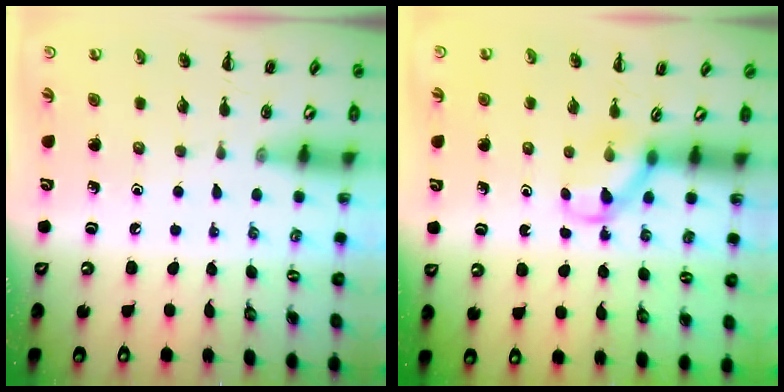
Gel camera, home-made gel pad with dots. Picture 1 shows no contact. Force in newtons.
{"total": 3.6, "press": 3.3, "slide": 1.4}